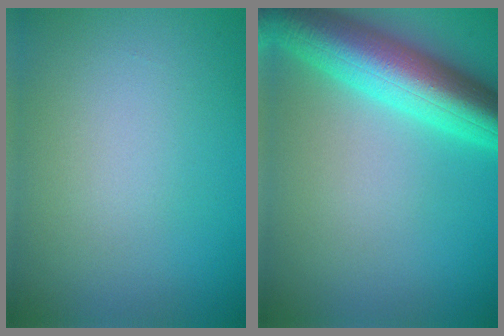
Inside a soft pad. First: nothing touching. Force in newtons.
{"total": 9.4, "press": 9.4, "slide": 0.3}